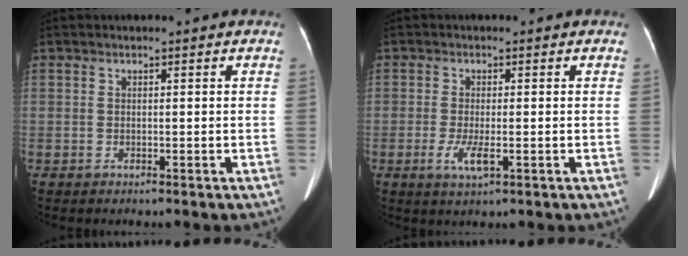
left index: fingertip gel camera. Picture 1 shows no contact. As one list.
[{"total": 3.3, "force": [-1.2, 0.8, 3.0], "torque": [-0.067, -0.010, -0.019]}]